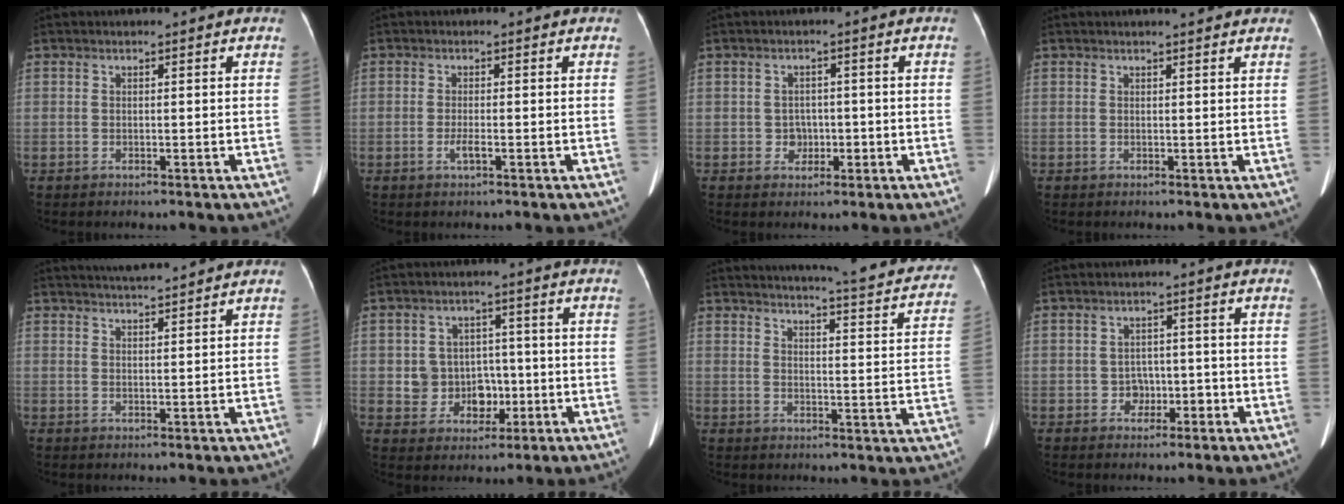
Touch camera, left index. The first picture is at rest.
{"total": 1.4, "force": [-0.6, 0.1, 1.3], "torque": [-0.030, -0.002, -0.012]}
{"total": 2.6, "force": [-0.7, 2.3, 1.0], "torque": [-0.012, 0.008, -0.006]}
{"total": 3.0, "force": [2.6, 0.2, 1.4], "torque": [-0.019, 0.011, 0.029]}
{"total": 5.3, "force": [5.0, -0.7, 1.6], "torque": [-0.027, 0.016, 0.078]}
{"total": 6.3, "force": [-0.8, 5.9, 1.9], "torque": [-0.030, 0.019, -0.004]}
{"total": 21.9, "force": [20.4, 1.8, 7.7], "torque": [-0.098, -0.063, 0.230]}
{"total": 3.0, "force": [-1.2, 2.5, 1.1], "torque": [-0.012, 0.011, -0.014]}